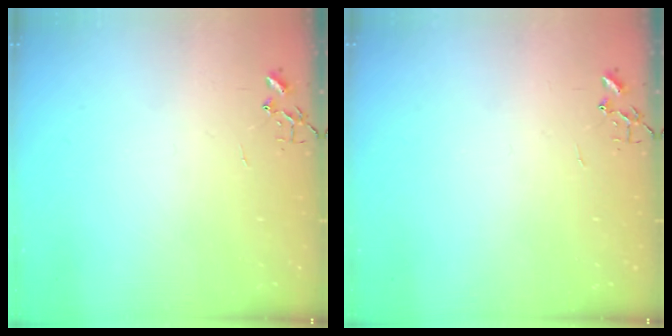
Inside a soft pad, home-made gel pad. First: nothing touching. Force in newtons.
{"total": 0.0}